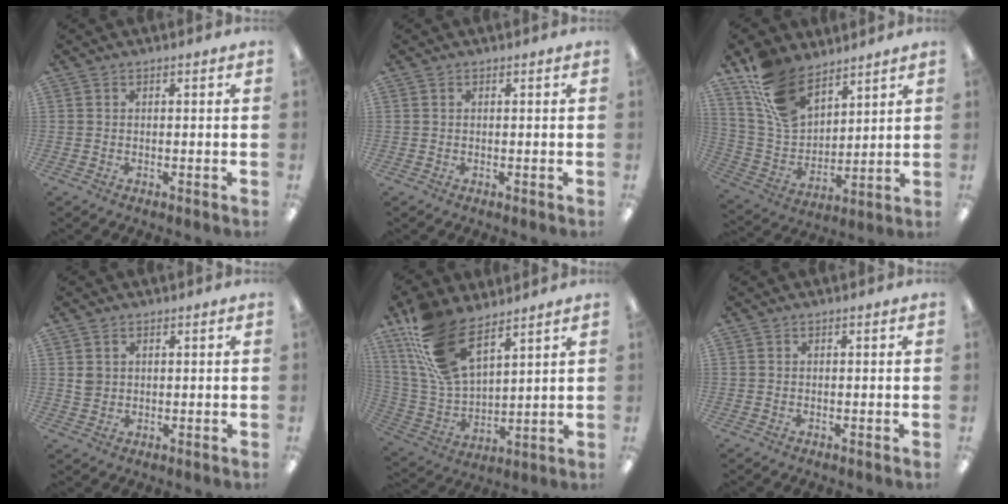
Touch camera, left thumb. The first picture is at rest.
{"total": 0.0}
{"total": 14.9, "force": [10.6, 7.9, 6.9], "torque": [-0.154, -0.046, 0.209]}
{"total": 2.5, "force": [0.9, 2.2, 0.9], "torque": [-0.012, 0.000, 0.016]}
{"total": 16.9, "force": [11.1, 7.6, 10.1], "torque": [-0.244, -0.047, 0.206]}
{"total": 0.0}